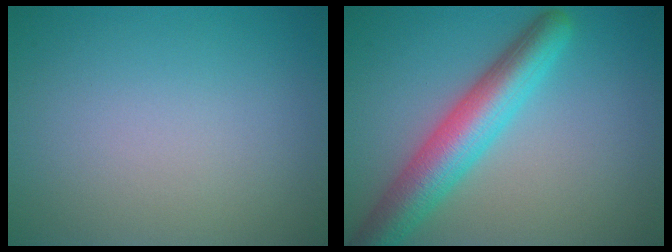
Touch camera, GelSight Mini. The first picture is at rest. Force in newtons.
{"total": 6.6, "press": 6.6, "slide": 0.2}